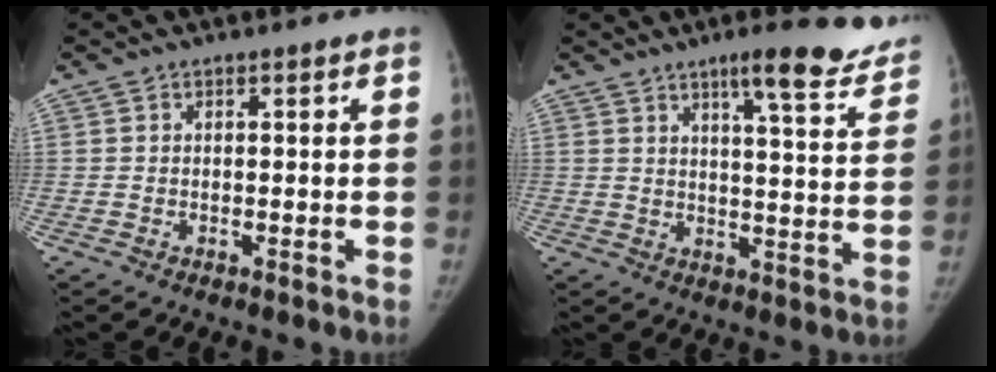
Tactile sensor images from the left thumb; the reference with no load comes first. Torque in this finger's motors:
{"motor_torque": [0.68, -0.54, 0.97, -0.60, 0.12]}